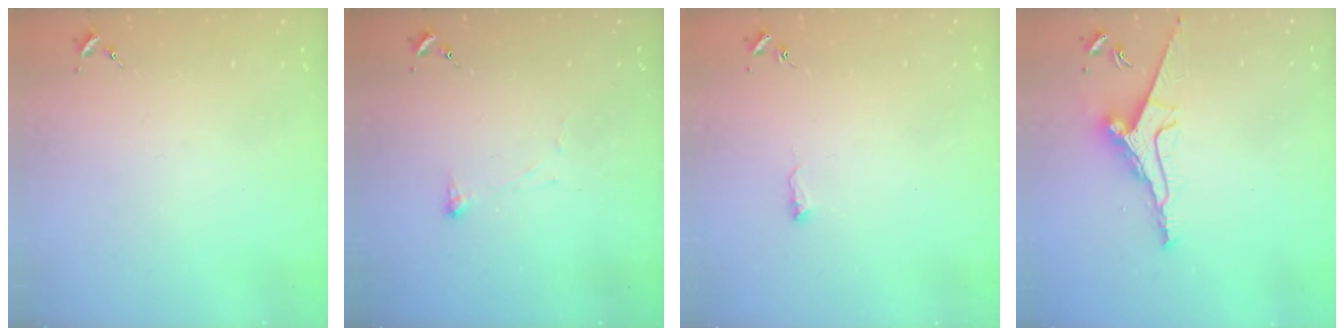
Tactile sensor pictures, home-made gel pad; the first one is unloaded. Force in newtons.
{"total": 2.9, "press": 2.8, "slide": 0.6}
{"total": 4.9, "press": 4.9, "slide": 0.7}
{"total": 10.2, "press": 10.2, "slide": 0.2}